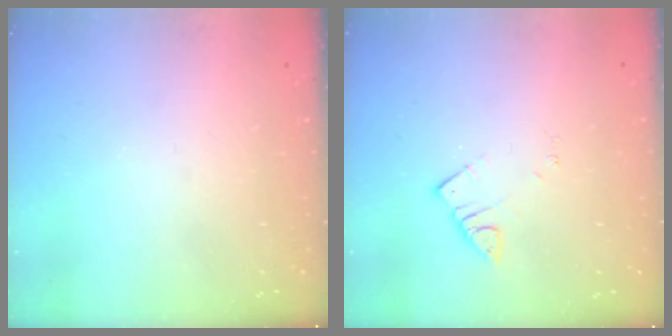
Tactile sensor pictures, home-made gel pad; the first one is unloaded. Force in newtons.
{"total": 2.6, "press": 2.6, "slide": 0.1}